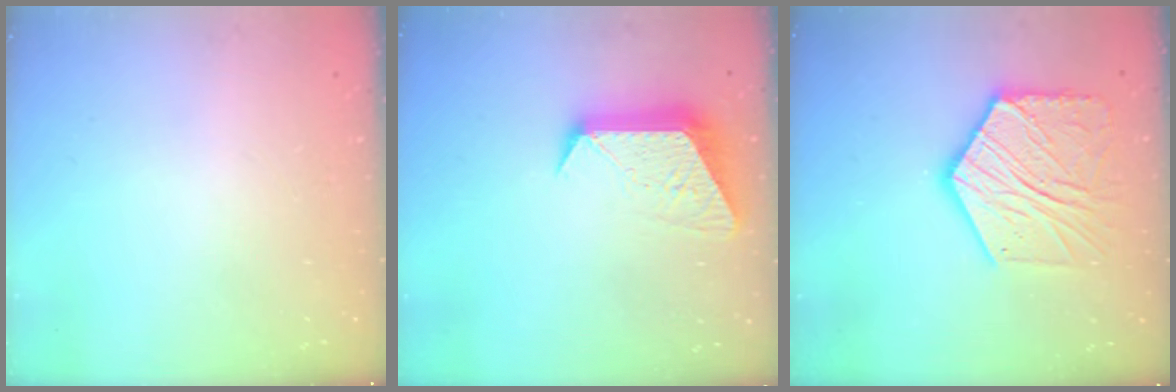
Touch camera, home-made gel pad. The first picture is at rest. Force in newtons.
{"total": 11.3, "press": 11.3, "slide": 1.0}
{"total": 18.5, "press": 18.4, "slide": 1.4}